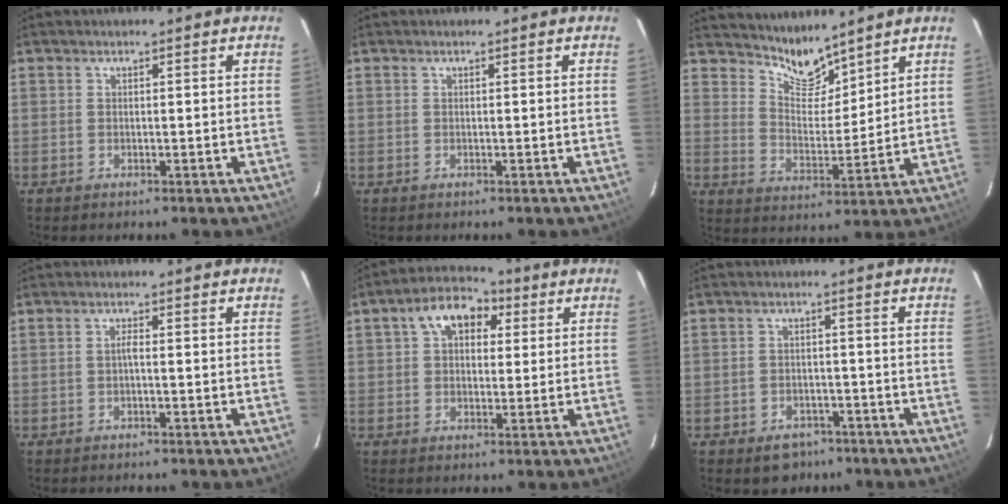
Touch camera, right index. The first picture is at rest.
{"total": 0.0}
{"total": 7.3, "force": [6.7, 1.9, 1.8], "torque": [-0.025, -0.010, 0.127]}
{"total": 1.0, "force": [-0.3, 0.1, 0.9], "torque": [-0.018, 0.005, -0.008]}
{"total": 9.0, "force": [3.2, 6.0, 5.9], "torque": [-0.101, 0.036, 0.049]}
{"total": 5.4, "force": [-3.6, 3.8, 1.5], "torque": [-0.036, 0.011, -0.039]}